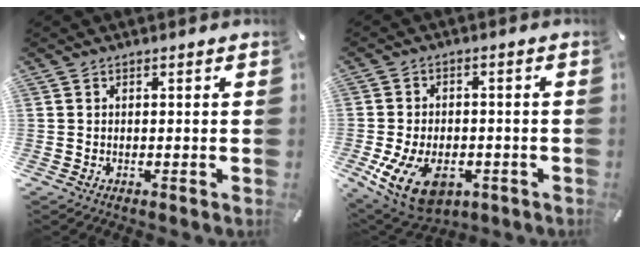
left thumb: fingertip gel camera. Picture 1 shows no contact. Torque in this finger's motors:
{"motor_torque": [1.75, 2.76, 0.67, -0.22, 0.26]}